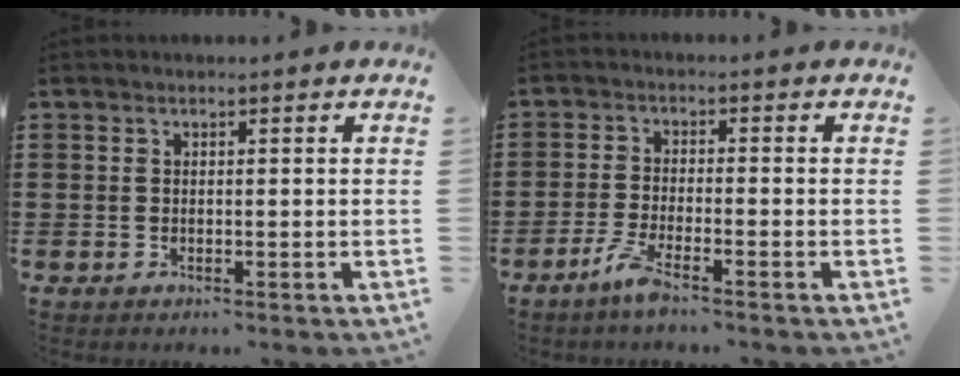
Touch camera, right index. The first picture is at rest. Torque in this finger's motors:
{"motor_torque": [1.01, -0.35, 0.09, 0.08]}